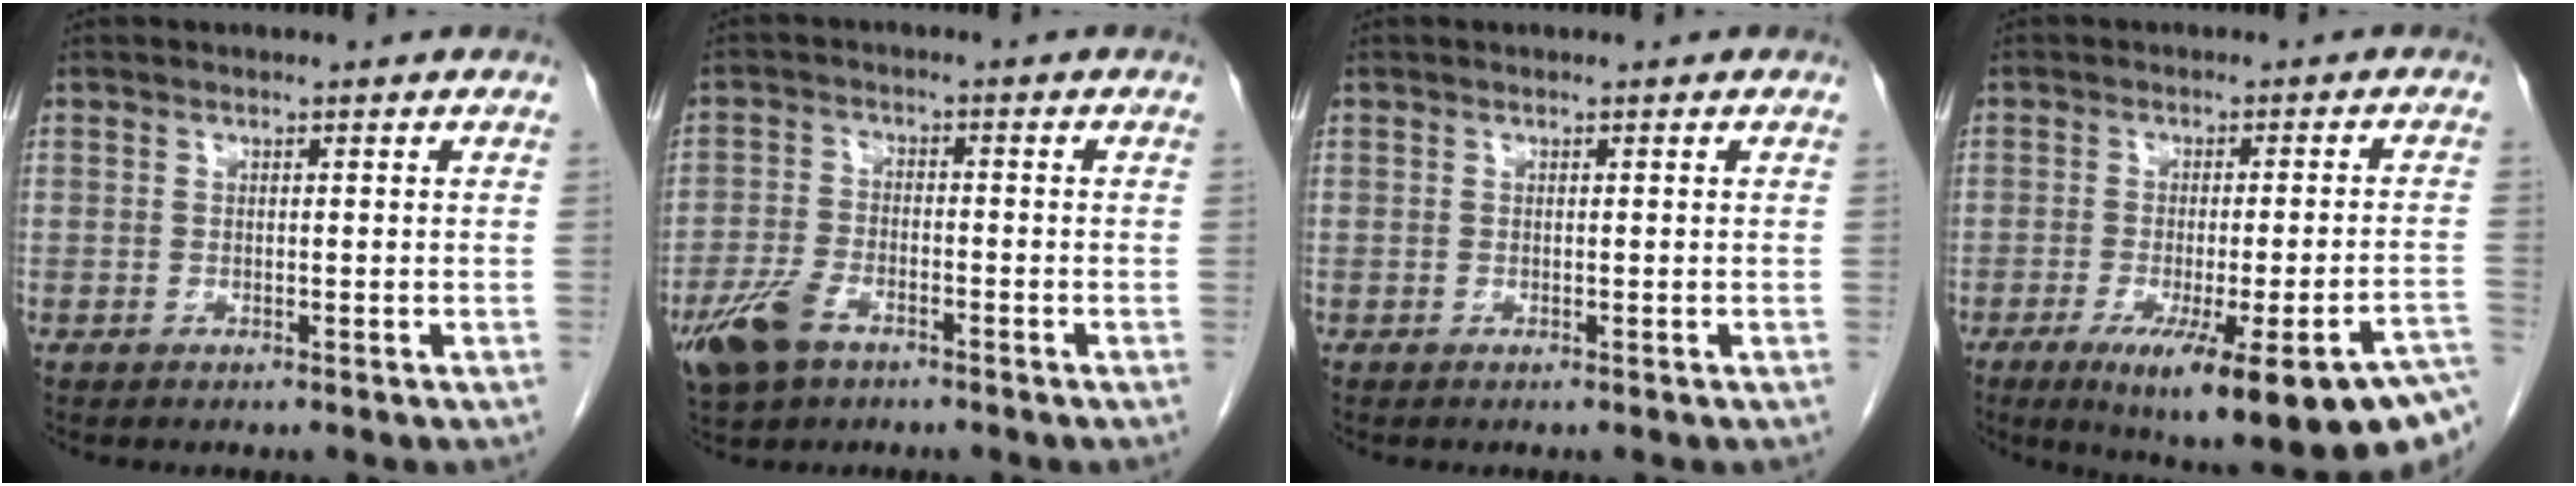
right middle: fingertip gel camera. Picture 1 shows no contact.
{"total": 7.4, "force": [-4.5, 3.7, 4.5], "torque": [-0.105, -0.003, -0.081]}
{"total": 0.0}
{"total": 21.5, "force": [-15.0, 1.8, 15.3], "torque": [-0.136, -0.020, -0.194]}